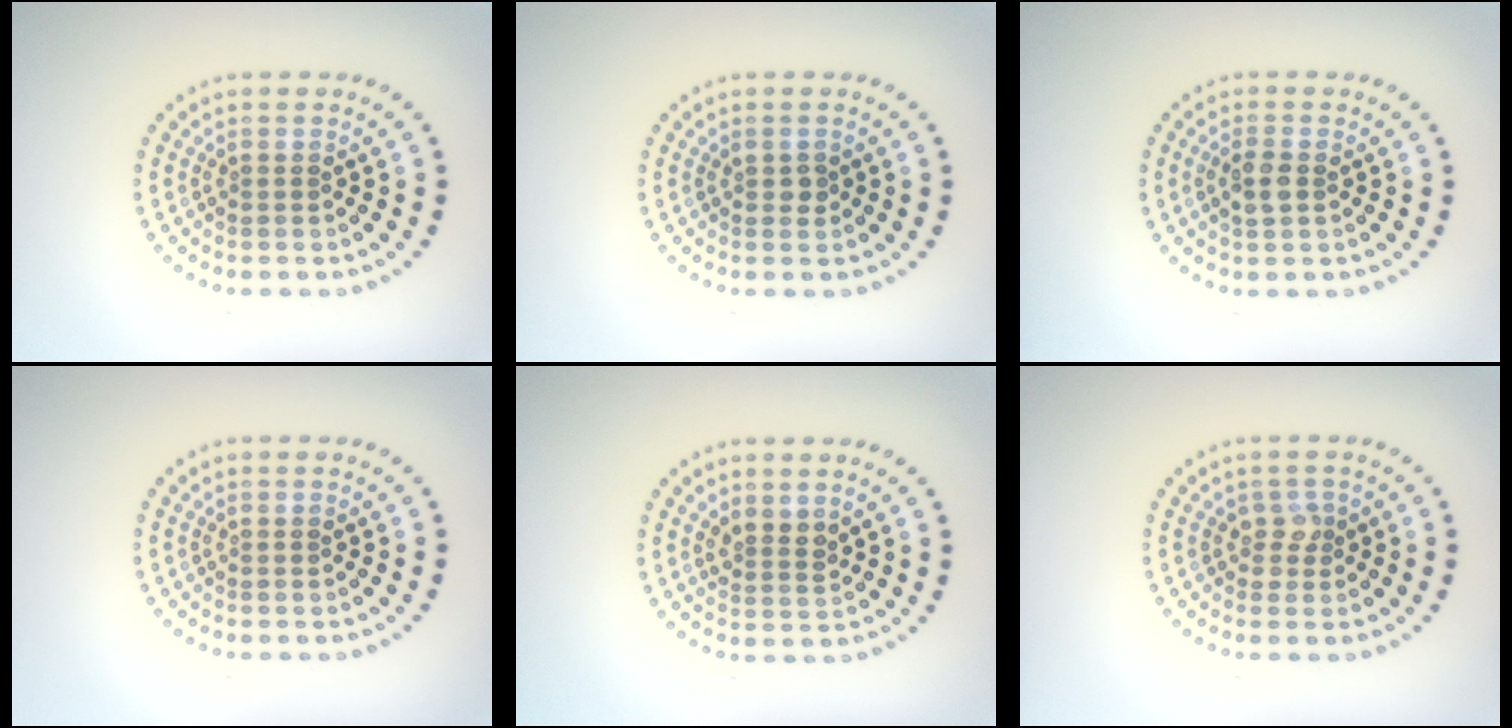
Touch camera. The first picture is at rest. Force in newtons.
{"total": 0.9, "press": 0.9, "slide": 0.1}
{"total": 1.9, "press": 1.9, "slide": 0.3}
{"total": 0.0}
{"total": 1.8, "press": 1.5, "slide": 1.0}
{"total": 1.5, "press": 1.3, "slide": 0.7}